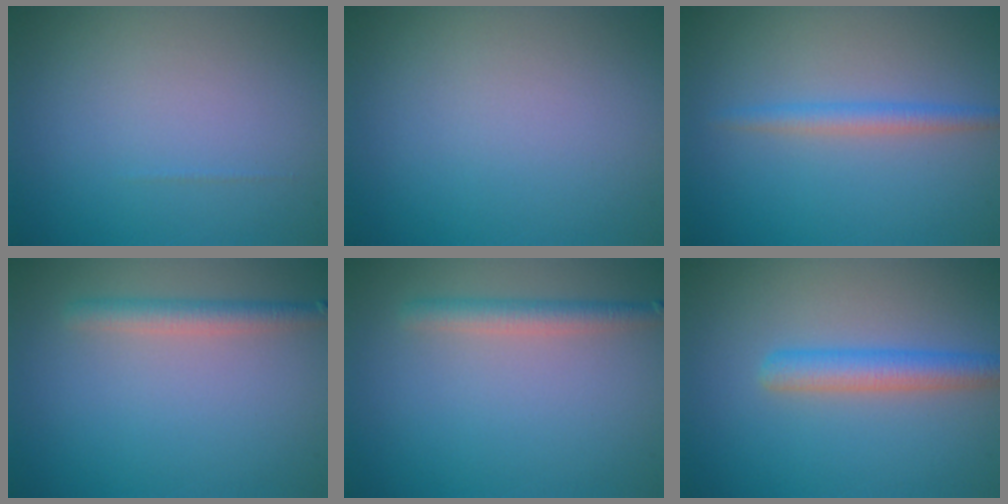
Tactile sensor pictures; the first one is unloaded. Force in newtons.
{"total": 0.0}
{"total": 1.9, "press": 1.9, "slide": 0.2}
{"total": 2.3, "press": 2.3, "slide": 0.1}
{"total": 2.3, "press": 2.3, "slide": 0.1}
{"total": 3.3, "press": 3.2, "slide": 0.1}